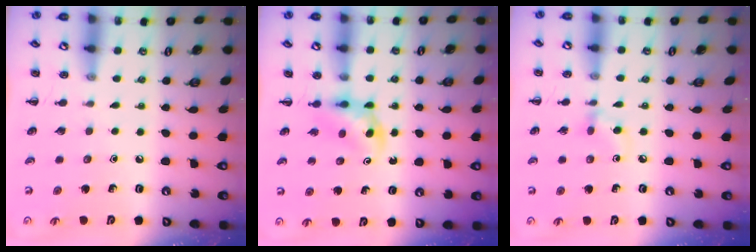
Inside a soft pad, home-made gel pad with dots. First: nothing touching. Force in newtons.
{"total": 4.0, "press": 3.8, "slide": 1.2}
{"total": 5.4, "press": 5.1, "slide": 1.7}